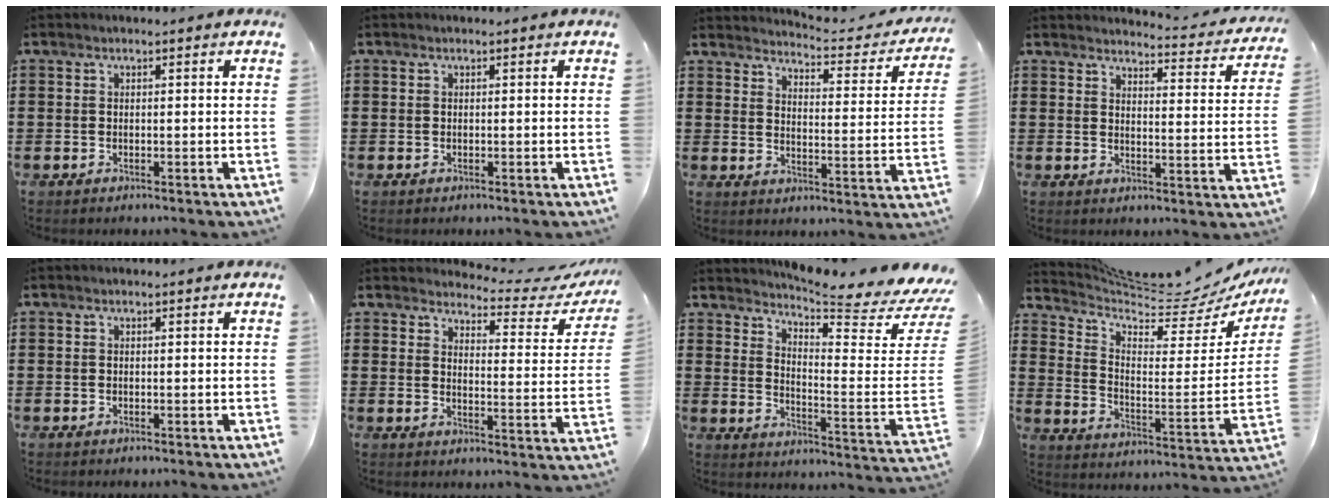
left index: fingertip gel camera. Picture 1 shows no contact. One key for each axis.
{"total": 0.0}
{"total": 3.4, "fx": 3.3, "fy": -0.2, "fz": 0.8, "tx": -0.030, "ty": -0.032, "tz": 0.048}
{"total": 3.4, "fx": 3.3, "fy": 0.0, "fz": 0.8, "tx": -0.016, "ty": -0.030, "tz": 0.050}
{"total": 0.0}
{"total": 3.7, "fx": 3.4, "fy": 0.5, "fz": 1.2, "tx": -0.030, "ty": -0.031, "tz": 0.050}
{"total": 6.1, "fx": 5.6, "fy": -0.8, "fz": 2.3, "tx": -0.059, "ty": -0.069, "tz": 0.090}
{"total": 5.9, "fx": 5.6, "fy": 1.0, "fz": 1.6, "tx": -0.057, "ty": -0.050, "tz": 0.090}